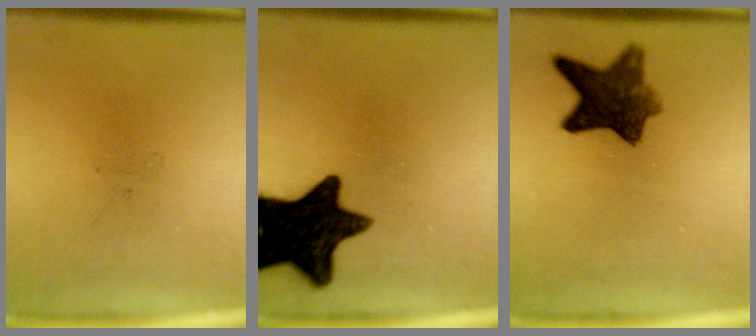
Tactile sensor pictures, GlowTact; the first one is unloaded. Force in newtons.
{"total": 15.2}
{"total": 8.4}